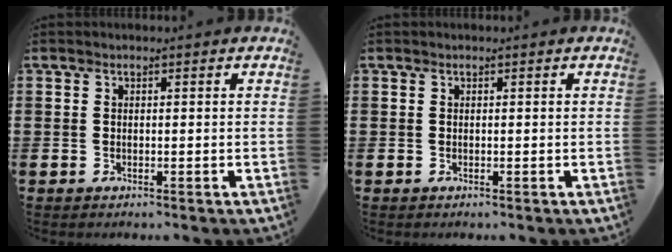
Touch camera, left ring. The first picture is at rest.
{"total": 0.0}